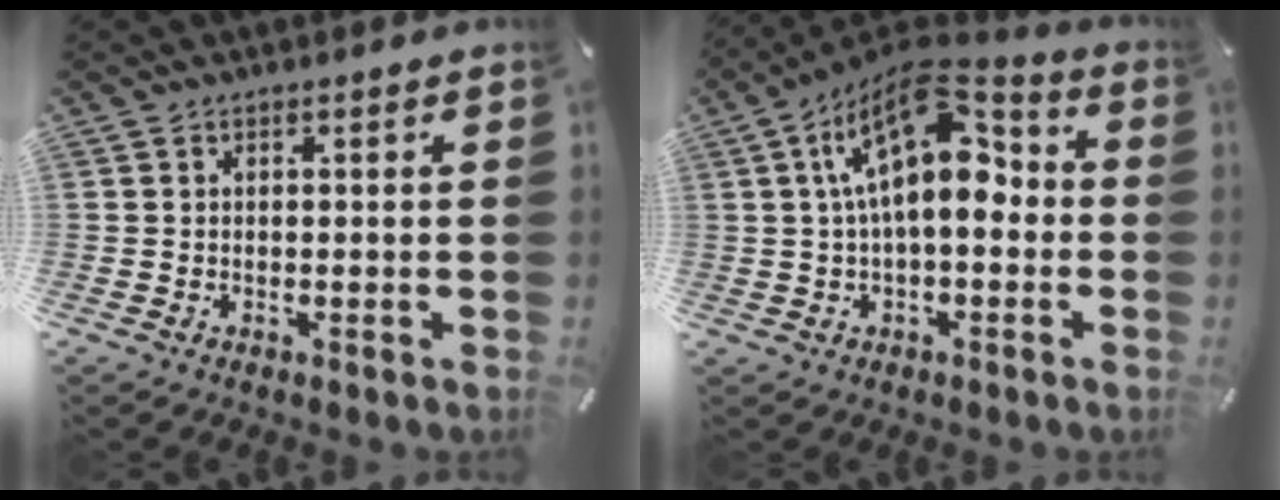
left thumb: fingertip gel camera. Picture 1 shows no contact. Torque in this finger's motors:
{"motor_torque": [1.55, 3.46, 1.71, -1.06, 0.65]}